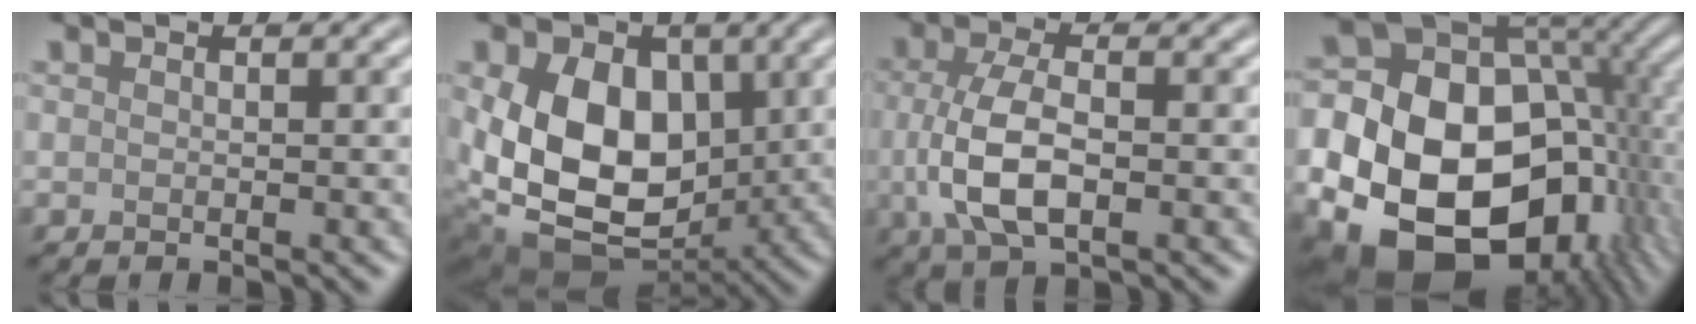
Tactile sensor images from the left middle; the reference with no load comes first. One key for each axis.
{"total": 13.1, "fx": 0.5, "fy": 9.1, "fz": 9.4, "tx": -0.166, "ty": -0.019, "tz": 0.005}
{"total": 5.9, "fx": -0.6, "fy": 2.8, "fz": 5.1, "tx": -0.117, "ty": -0.005, "tz": -0.012}
{"total": 23.6, "fx": -4.4, "fy": 18.6, "fz": 13.9, "tx": -0.257, "ty": -0.010, "tz": -0.095}